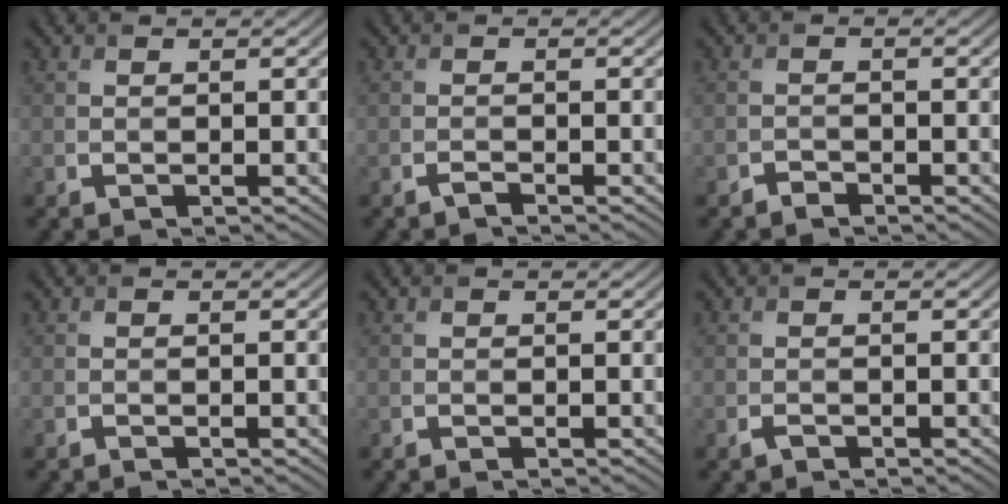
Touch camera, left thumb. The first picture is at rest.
{"total": 0.9, "force": [-0.7, 0.0, 0.5], "torque": [-0.010, 0.001, -0.017]}
{"total": 0.9, "force": [-0.9, 0.2, 0.2], "torque": [-0.003, -0.001, -0.019]}
{"total": 0.0}
{"total": 0.0}
{"total": 0.8, "force": [-0.5, 0.3, 0.4], "torque": [-0.009, -0.002, -0.010]}